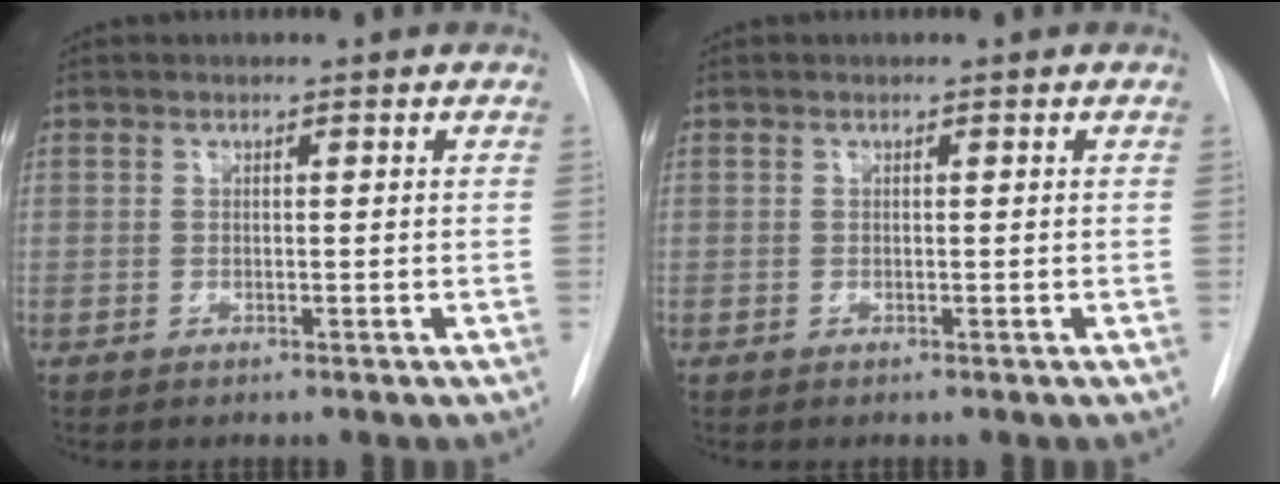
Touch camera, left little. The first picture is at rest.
{"total": 0.0}